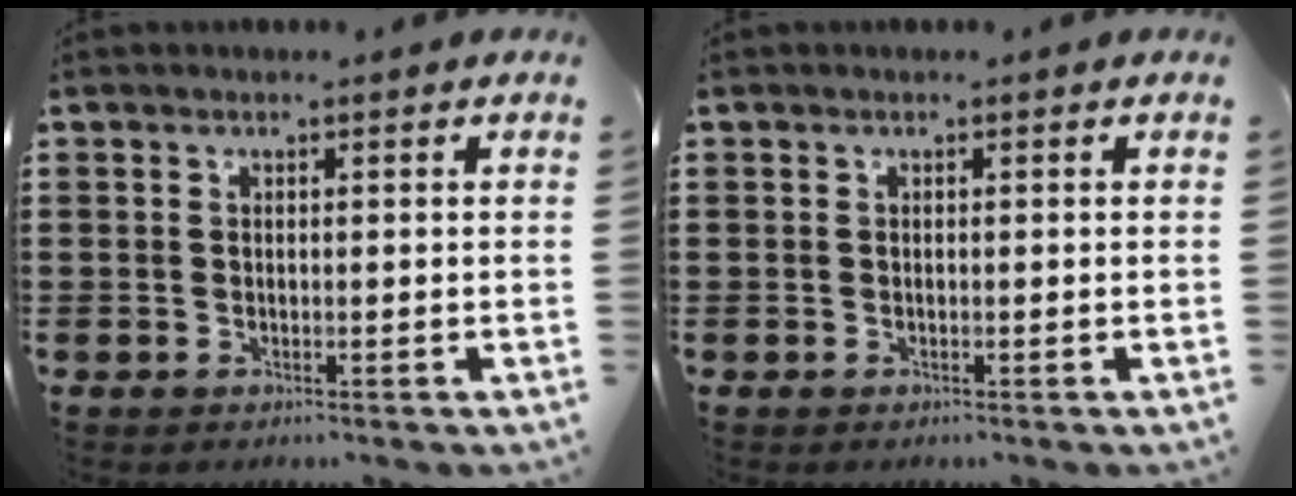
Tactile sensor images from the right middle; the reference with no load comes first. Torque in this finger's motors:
{"motor_torque": [0.07, -0.03, 0.02, -0.02]}